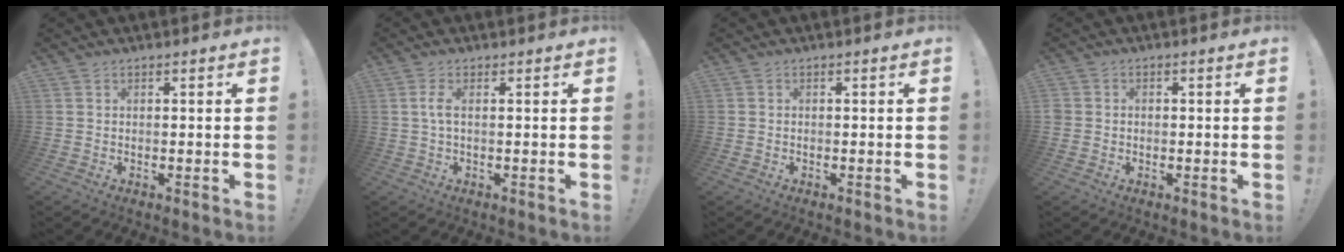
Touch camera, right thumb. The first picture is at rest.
{"total": 2.9, "force": [0.6, 0.8, 2.7], "torque": [-0.051, 0.000, 0.009]}
{"total": 0.0}
{"total": 1.8, "force": [-0.4, 1.6, 0.8], "torque": [-0.014, 0.006, -0.005]}